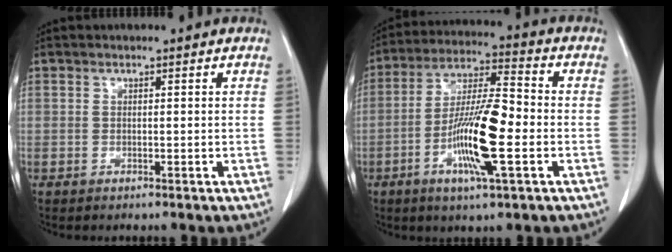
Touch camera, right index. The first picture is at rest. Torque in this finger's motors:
{"motor_torque": [1.92, -0.22, 0.40, 0.13]}